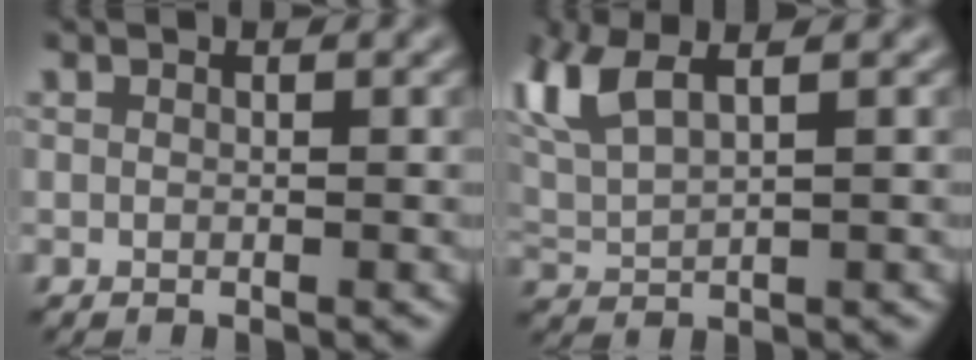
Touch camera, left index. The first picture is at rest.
{"total": 5.2, "force": [2.8, 2.0, 4.0], "torque": [-0.107, 0.013, 0.059]}